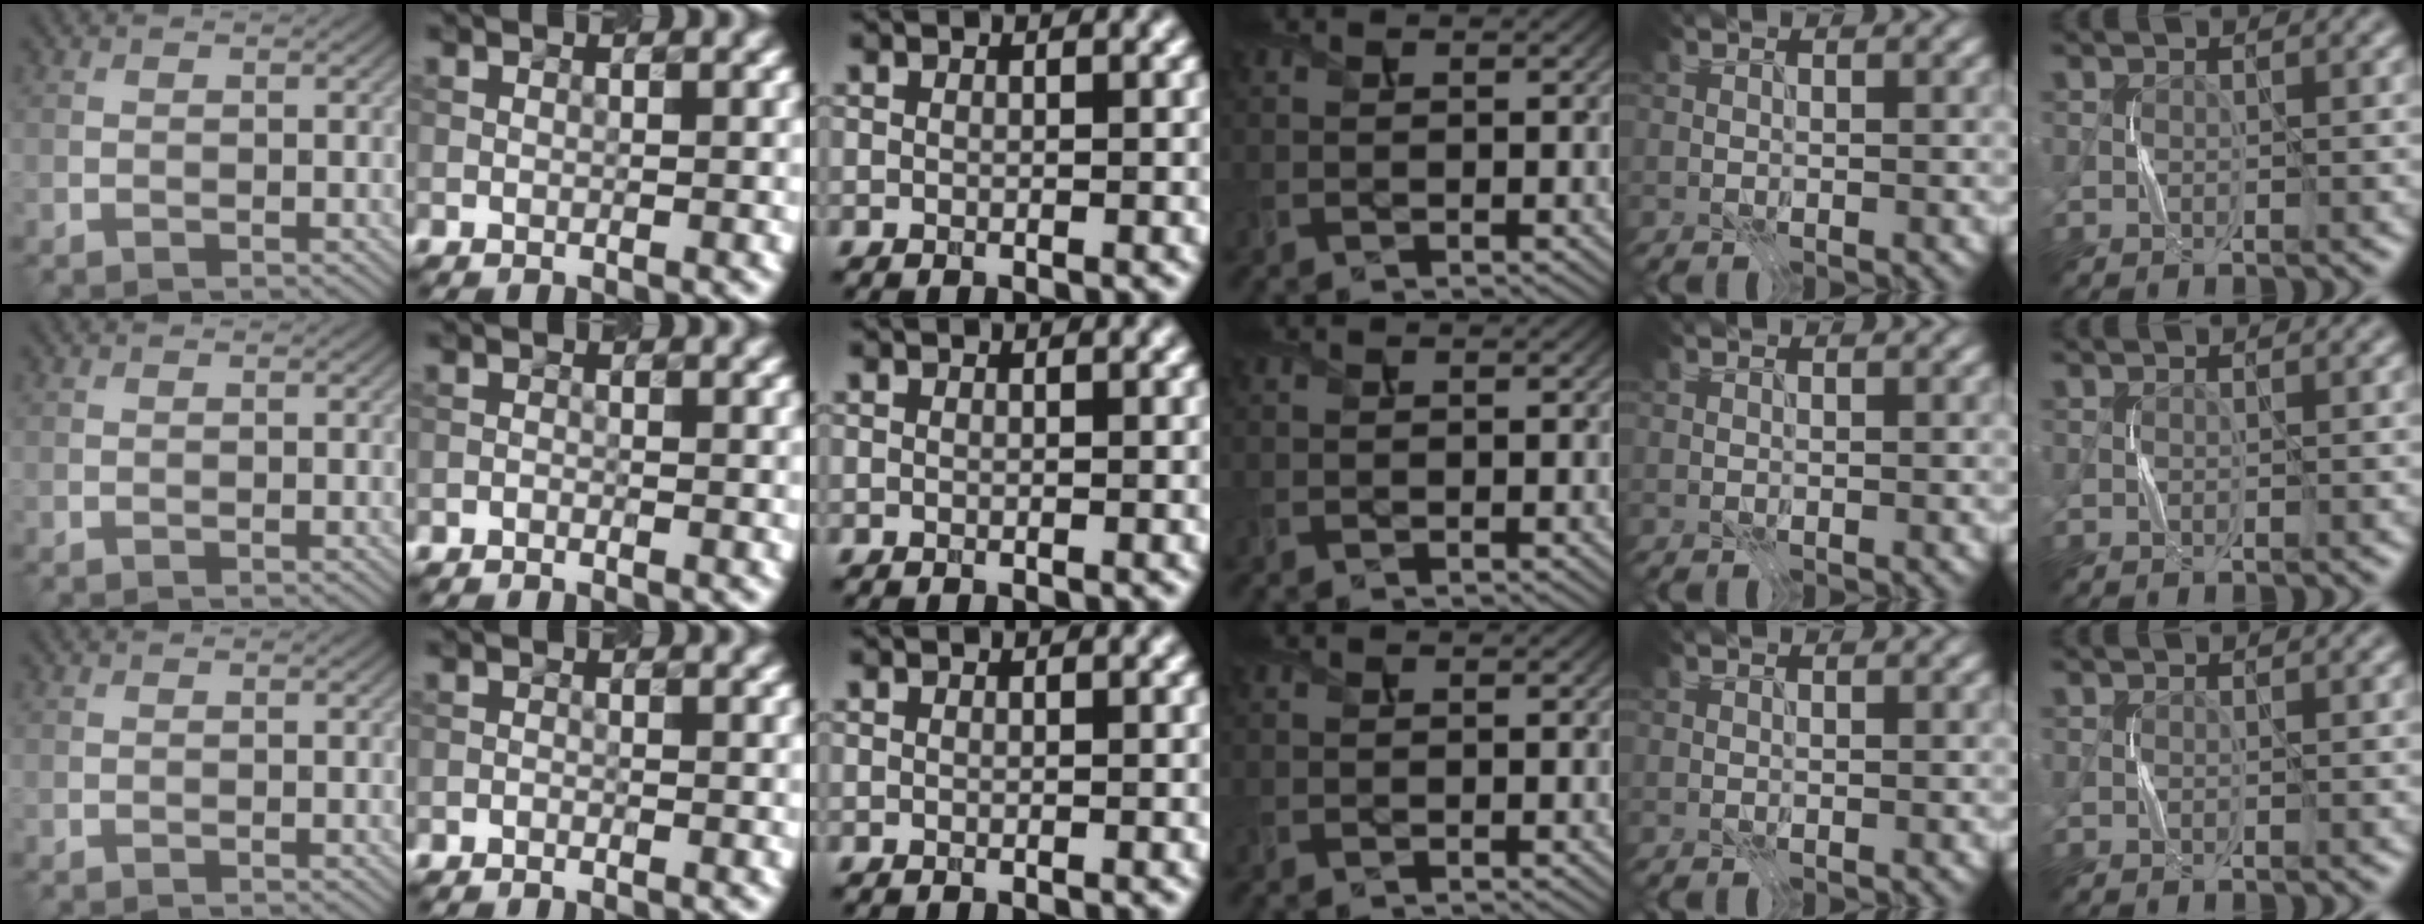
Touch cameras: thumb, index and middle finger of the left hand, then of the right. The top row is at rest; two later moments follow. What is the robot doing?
{"motion": "press", "object": "sticky note"}